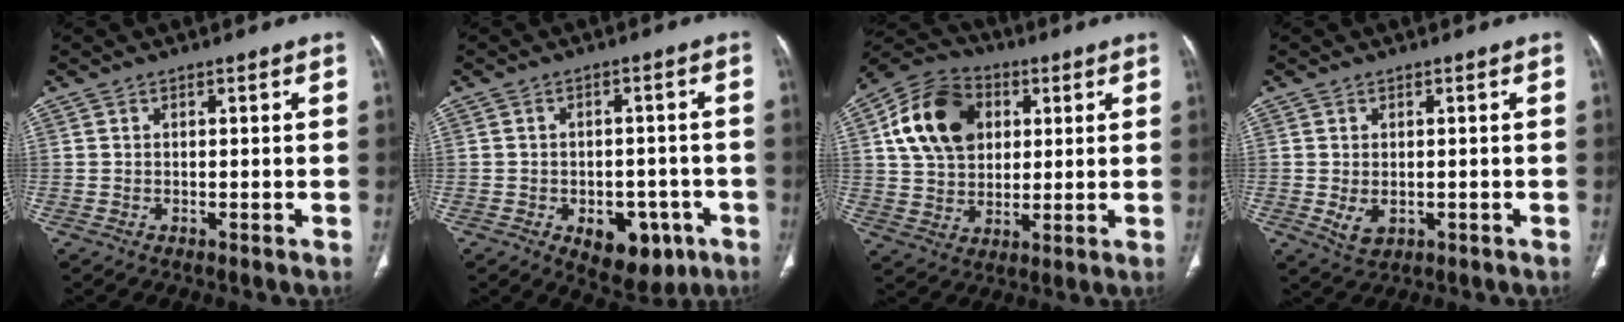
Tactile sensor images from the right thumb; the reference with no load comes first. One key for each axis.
{"total": 10.0, "fx": -4.4, "fy": 6.2, "fz": 6.6, "tx": -0.053, "ty": 0.020, "tz": -0.045}
{"total": 15.9, "fx": 4.5, "fy": 11.7, "fz": 9.8, "tx": -0.157, "ty": 0.006, "tz": 0.076}
{"total": 3.1, "fx": -0.6, "fy": 2.1, "fz": 2.3, "tx": -0.038, "ty": -0.005, "tz": 0.003}